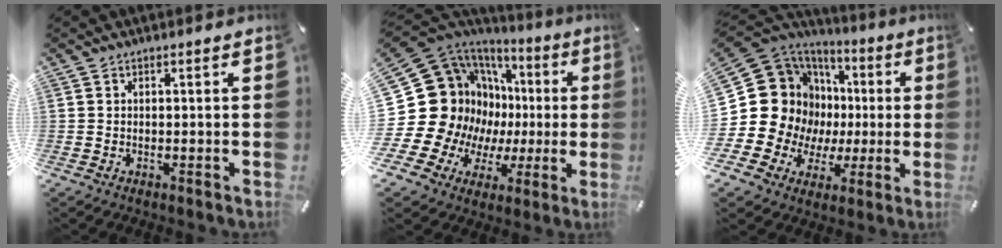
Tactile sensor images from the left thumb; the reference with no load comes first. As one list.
[{"total": 22.1, "force": [4.6, 18.0, 12.0], "torque": [-0.233, -0.067, 0.128]}, {"total": 19.0, "force": [2.6, 17.1, 7.8], "torque": [-0.159, -0.040, 0.082]}]